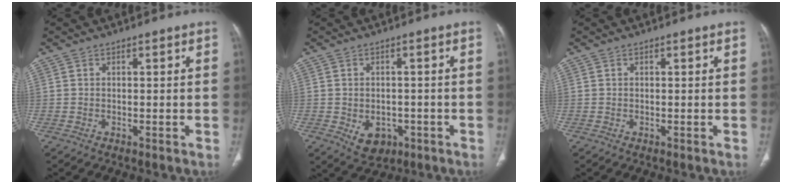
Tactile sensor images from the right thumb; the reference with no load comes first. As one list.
[{"total": 5.7, "force": [-1.8, 4.3, 3.2], "torque": [-0.036, 0.009, -0.012]}, {"total": 0.0}]